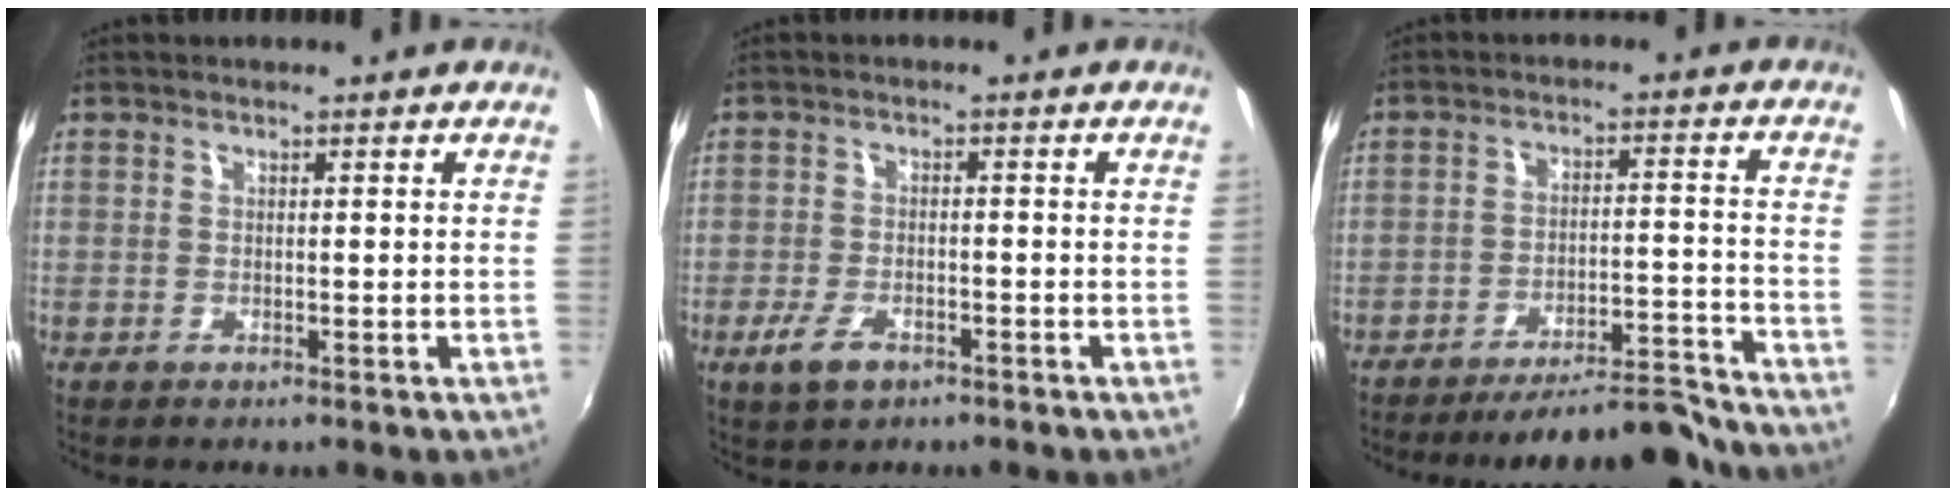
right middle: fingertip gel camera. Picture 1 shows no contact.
{"total": 5.0, "force": [-3.1, 2.3, 3.2], "torque": [-0.081, -0.007, -0.055]}
{"total": 12.8, "force": [-12.2, 1.4, 3.7], "torque": [-0.062, 0.028, -0.163]}